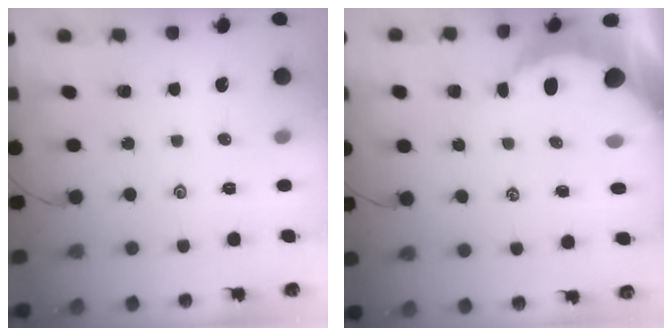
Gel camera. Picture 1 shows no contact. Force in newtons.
{"total": 6.0, "press": 5.9, "slide": 0.8}